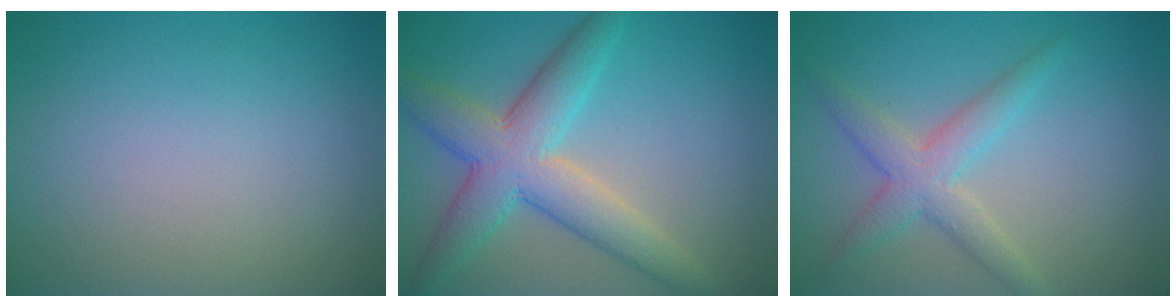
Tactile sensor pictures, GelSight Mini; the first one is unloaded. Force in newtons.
{"total": 6.8, "press": 6.8, "slide": 0.3}
{"total": 3.5, "press": 3.5, "slide": 0.1}